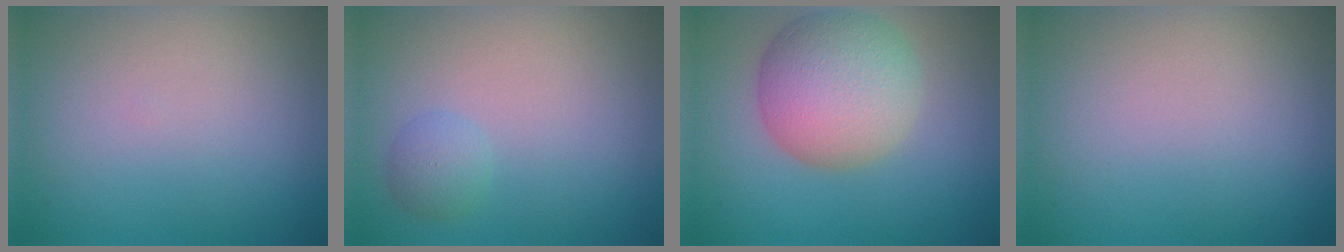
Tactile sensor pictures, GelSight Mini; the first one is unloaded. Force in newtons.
{"total": 1.6, "press": 1.6, "slide": 0.1}
{"total": 7.4, "press": 7.4, "slide": 0.1}
{"total": 0.0}